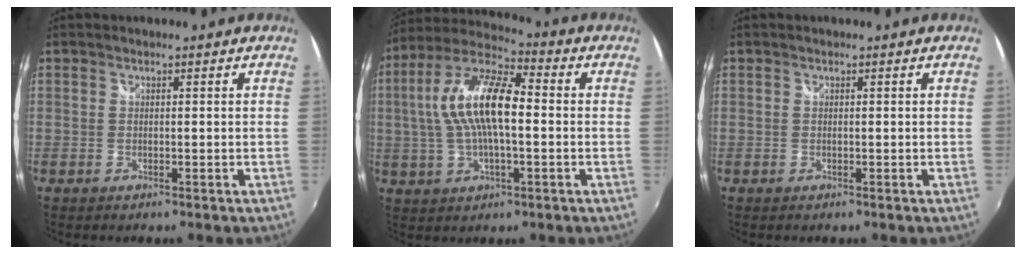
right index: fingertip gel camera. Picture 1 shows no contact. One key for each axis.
{"total": 15.2, "fx": 0.5, "fy": 5.7, "fz": 14.0, "tx": -0.271, "ty": 0.018, "tz": 0.001}
{"total": 0.0}